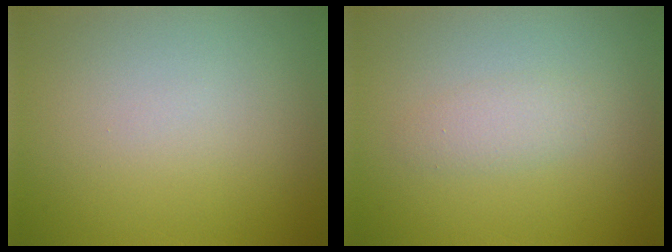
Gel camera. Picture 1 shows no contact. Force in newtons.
{"total": 1.6, "press": 1.6, "slide": 0.1}